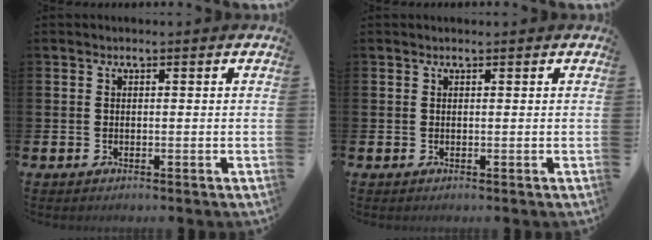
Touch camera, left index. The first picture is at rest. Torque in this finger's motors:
{"motor_torque": [0.21, -0.38, -0.14, -0.02]}